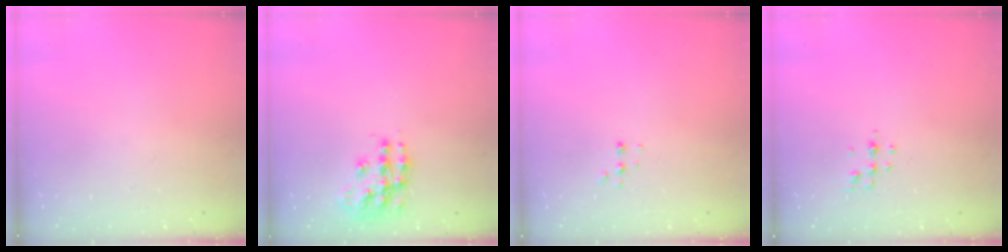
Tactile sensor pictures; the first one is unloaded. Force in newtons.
{"total": 13.3, "press": 13.3, "slide": 0.7}
{"total": 3.4, "press": 3.3, "slide": 0.8}
{"total": 4.6, "press": 4.5, "slide": 1.0}